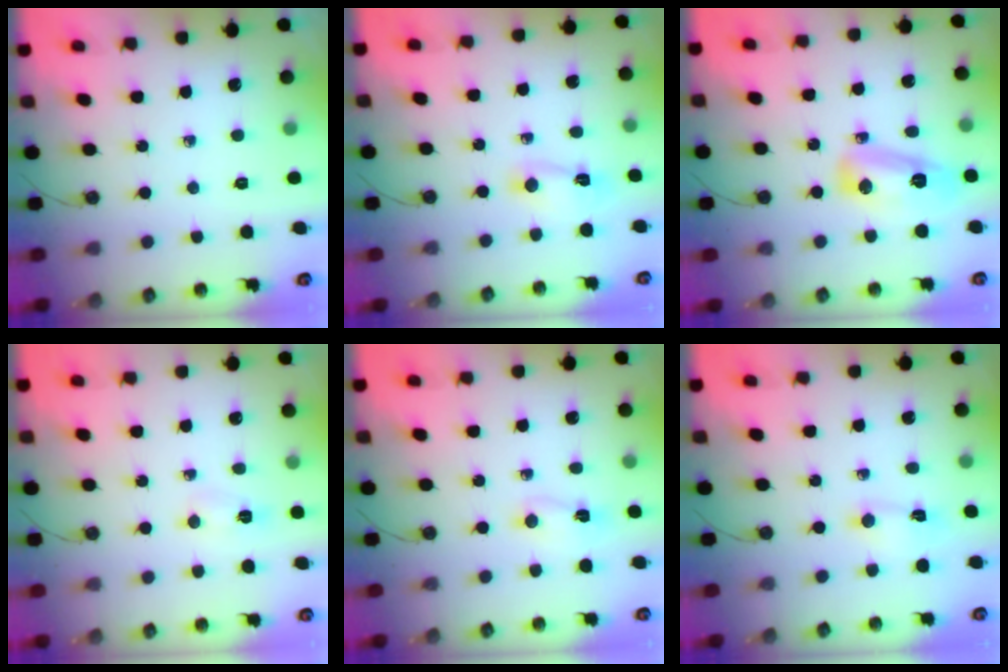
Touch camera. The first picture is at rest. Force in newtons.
{"total": 2.3, "press": 2.3, "slide": 0.3}
{"total": 9.4, "press": 9.0, "slide": 2.7}
{"total": 3.2, "press": 3.2, "slide": 0.5}
{"total": 2.2, "press": 1.9, "slide": 1.1}
{"total": 2.2, "press": 2.1, "slide": 0.3}